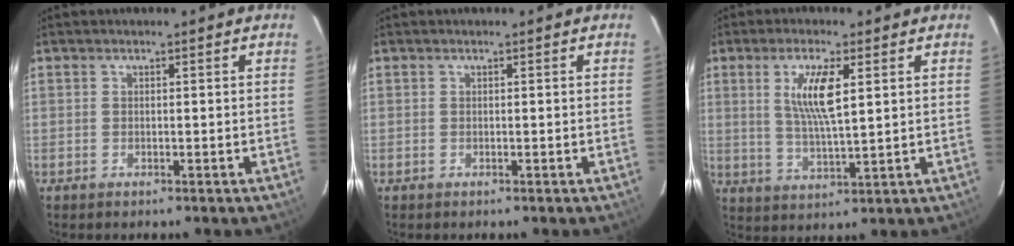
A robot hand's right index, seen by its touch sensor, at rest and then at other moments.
{"total": 0.0}
{"total": 8.0, "force": [2.5, 1.7, 7.4], "torque": [-0.139, -0.003, 0.050]}